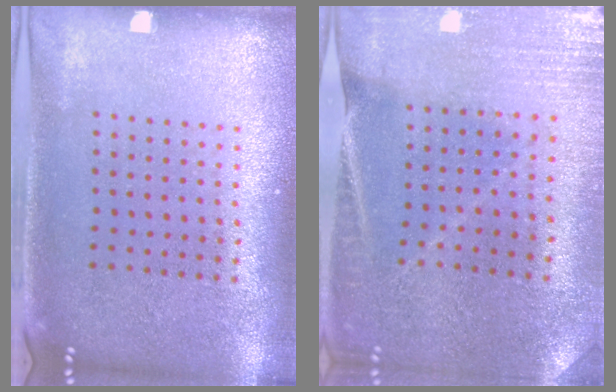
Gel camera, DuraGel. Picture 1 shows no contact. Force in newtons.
{"total": 0.8, "press": 0.8, "slide": 0.1}